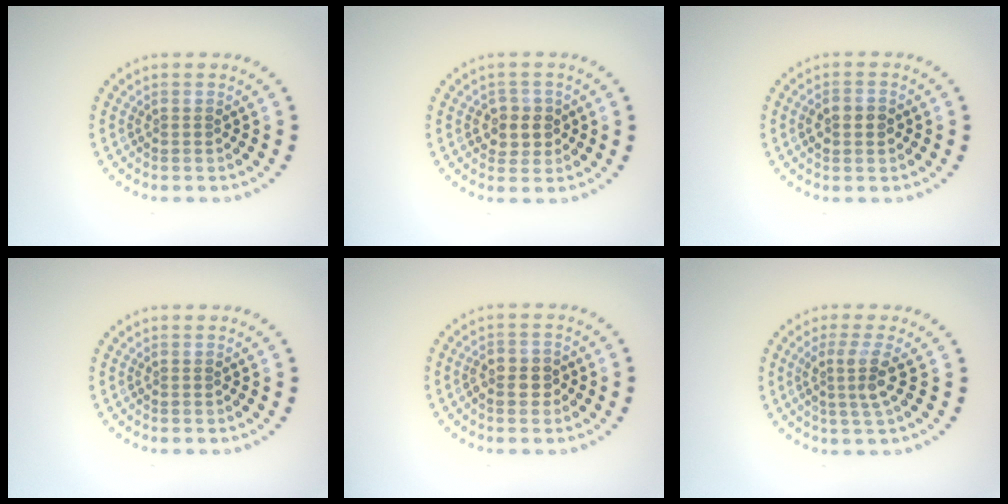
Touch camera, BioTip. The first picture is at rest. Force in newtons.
{"total": 2.5, "press": 2.4, "slide": 0.7}
{"total": 2.0, "press": 2.0, "slide": 0.3}
{"total": 0.0}
{"total": 2.1, "press": 2.0, "slide": 0.6}
{"total": 2.7, "press": 2.0, "slide": 1.7}